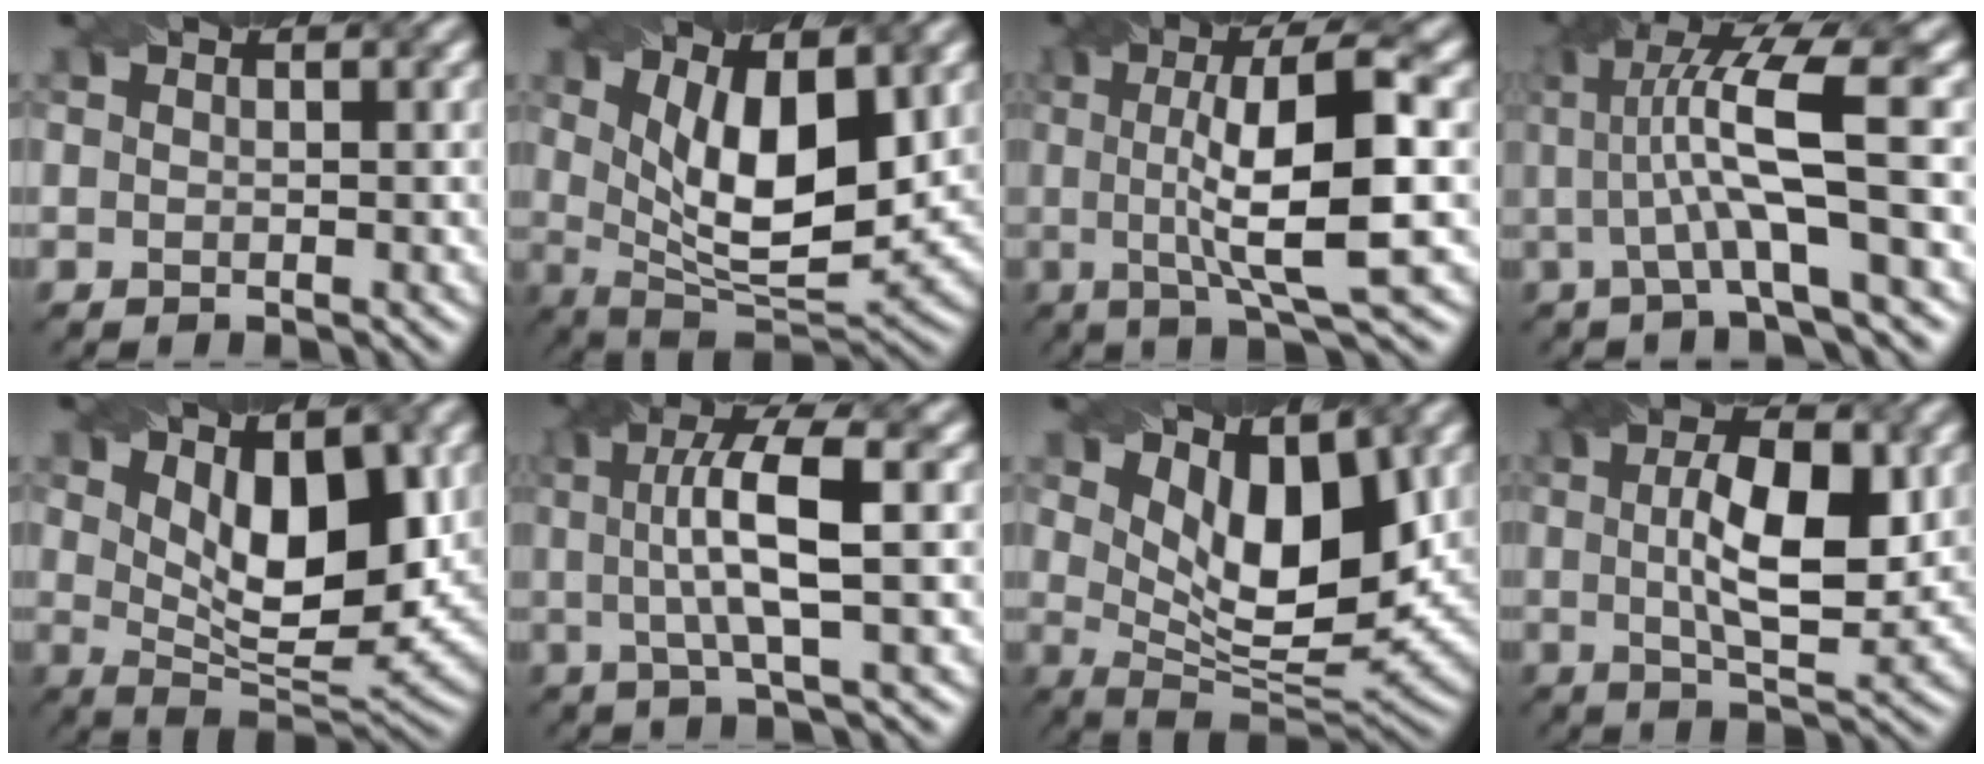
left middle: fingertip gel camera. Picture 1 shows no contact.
{"total": 9.1, "force": [2.6, 3.5, 8.1], "torque": [-0.143, -0.013, 0.045]}
{"total": 10.1, "force": [0.5, 2.3, 9.8], "torque": [-0.138, 0.004, 0.010]}
{"total": 8.6, "force": [1.2, 1.6, 8.3], "torque": [-0.134, 0.009, 0.017]}
{"total": 9.5, "force": [2.7, 4.0, 8.2], "torque": [-0.122, -0.007, 0.045]}
{"total": 7.0, "force": [0.7, 1.5, 6.8], "torque": [-0.119, 0.008, 0.013]}
{"total": 8.7, "force": [3.3, 3.8, 7.1], "torque": [-0.123, -0.014, 0.055]}
{"total": 8.1, "force": [1.1, 2.8, 7.5], "torque": [-0.123, 0.004, 0.018]}